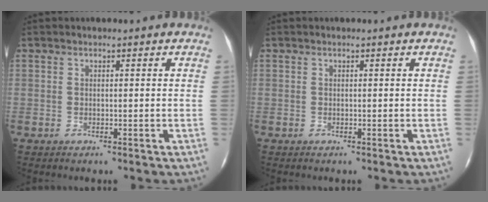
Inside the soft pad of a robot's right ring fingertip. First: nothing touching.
{"total": 0.0}